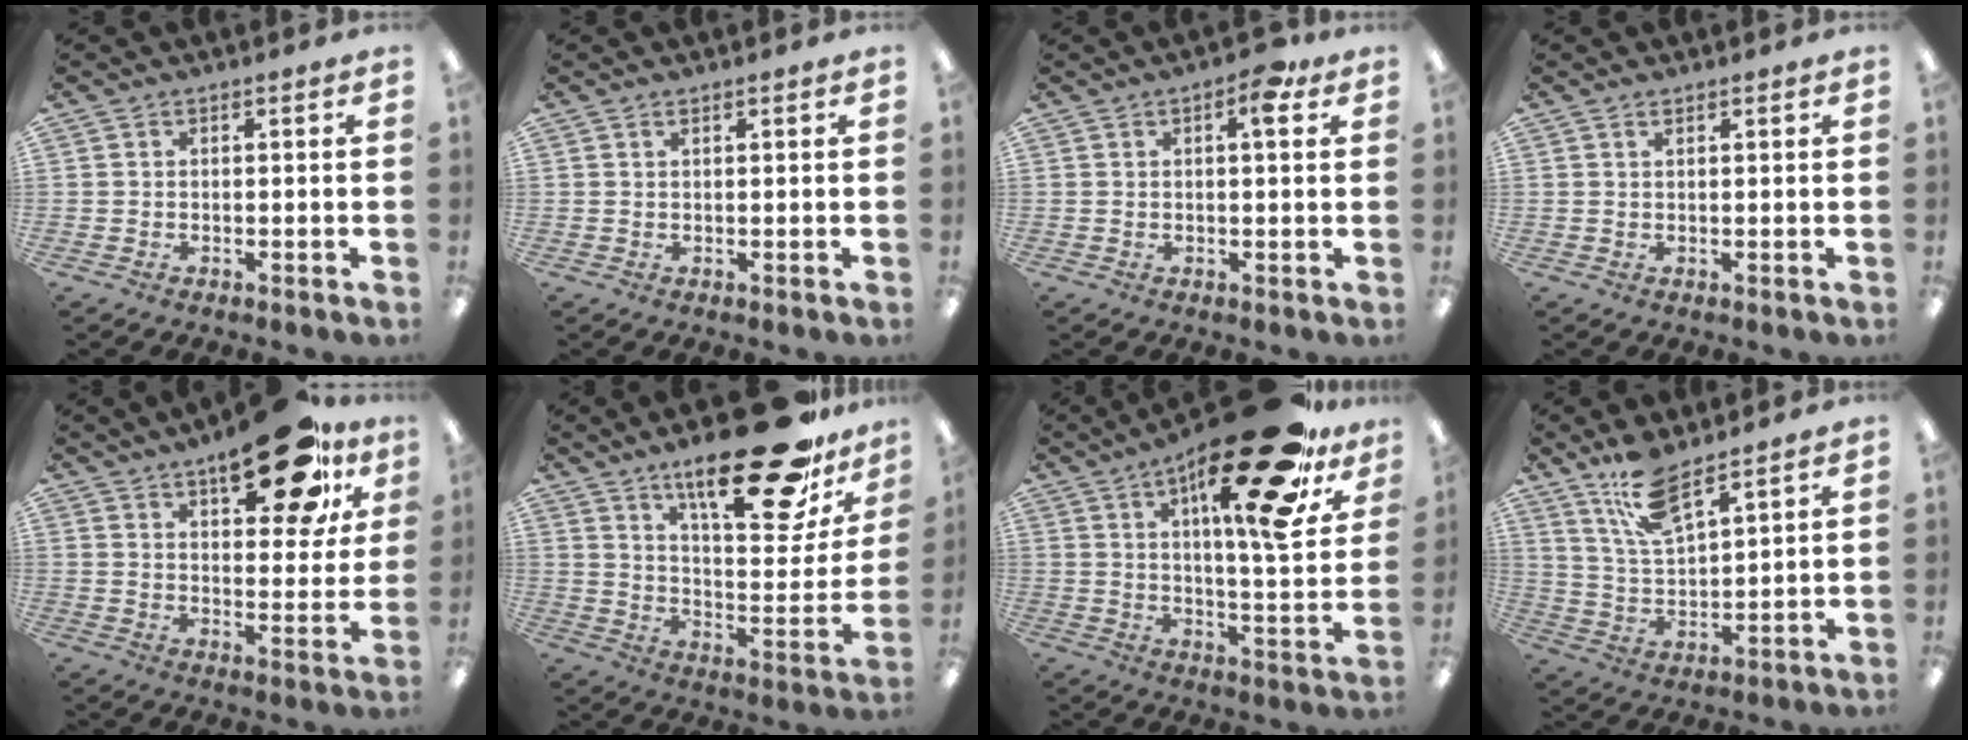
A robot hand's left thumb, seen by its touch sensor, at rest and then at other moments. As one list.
[{"total": 0.7, "force": [0.5, 0.2, 0.5], "torque": [-0.010, 0.001, 0.009]}, {"total": 5.4, "force": [2.4, 2.0, 4.4], "torque": [-0.053, -0.007, 0.032]}, {"total": 1.0, "force": [0.7, 0.3, 0.6], "torque": [-0.012, 0.000, 0.013]}, {"total": 19.7, "force": [11.7, 8.1, 13.7], "torque": [-0.172, -0.058, 0.180]}, {"total": 27.4, "force": [19.0, 8.7, 17.7], "torque": [-0.250, -0.120, 0.303]}, {"total": 25.4, "force": [15.0, 6.8, 19.3], "torque": [-0.283, -0.086, 0.229]}, {"total": 12.0, "force": [8.9, 3.9, 7.0], "torque": [-0.150, -0.030, 0.165]}]